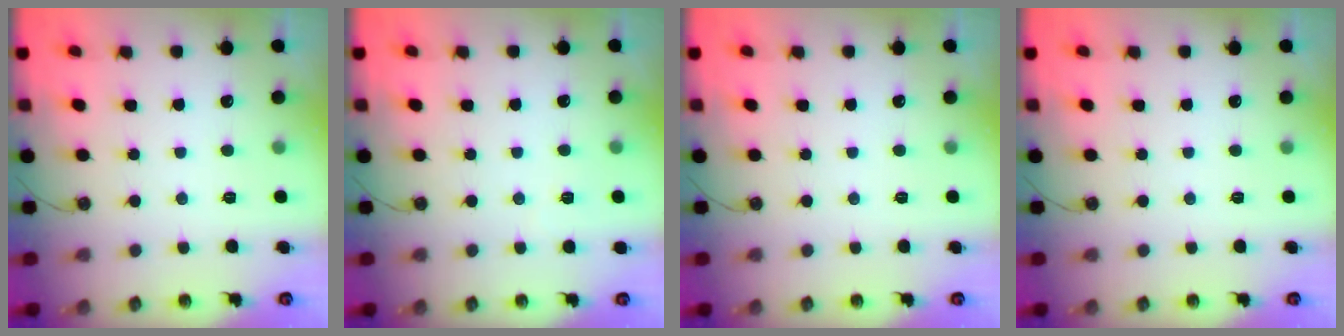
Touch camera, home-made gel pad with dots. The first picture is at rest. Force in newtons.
{"total": 1.5, "press": 1.5, "slide": 0.2}
{"total": 0.0}
{"total": 0.0}